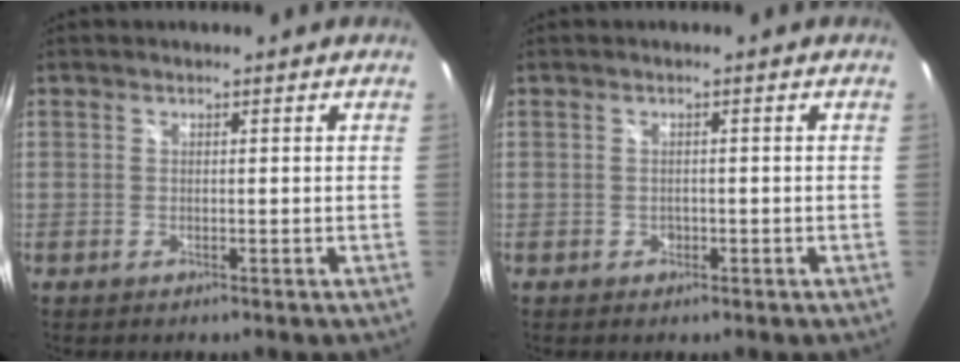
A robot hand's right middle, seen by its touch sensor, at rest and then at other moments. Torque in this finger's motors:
{"motor_torque": [-0.18, -0.09, 0.00, 0.02]}